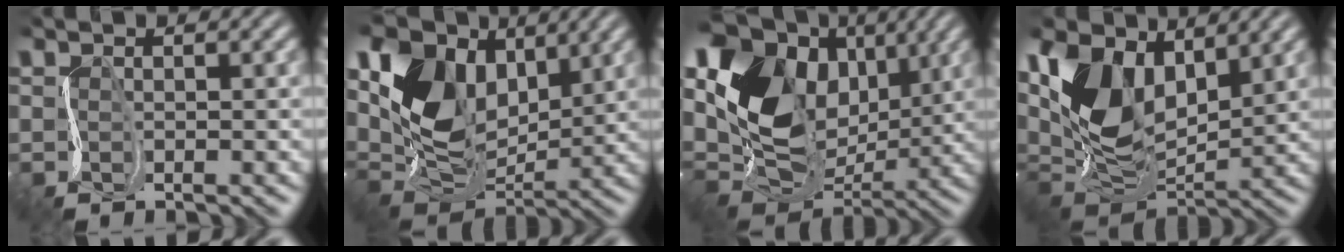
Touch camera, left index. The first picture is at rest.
{"total": 9.7, "force": [3.8, 6.7, 5.9], "torque": [-0.134, 0.004, 0.063]}
{"total": 13.0, "force": [3.9, 9.6, 7.9], "torque": [-0.161, 0.012, 0.061]}
{"total": 9.5, "force": [3.6, 5.7, 6.6], "torque": [-0.158, 0.004, 0.062]}